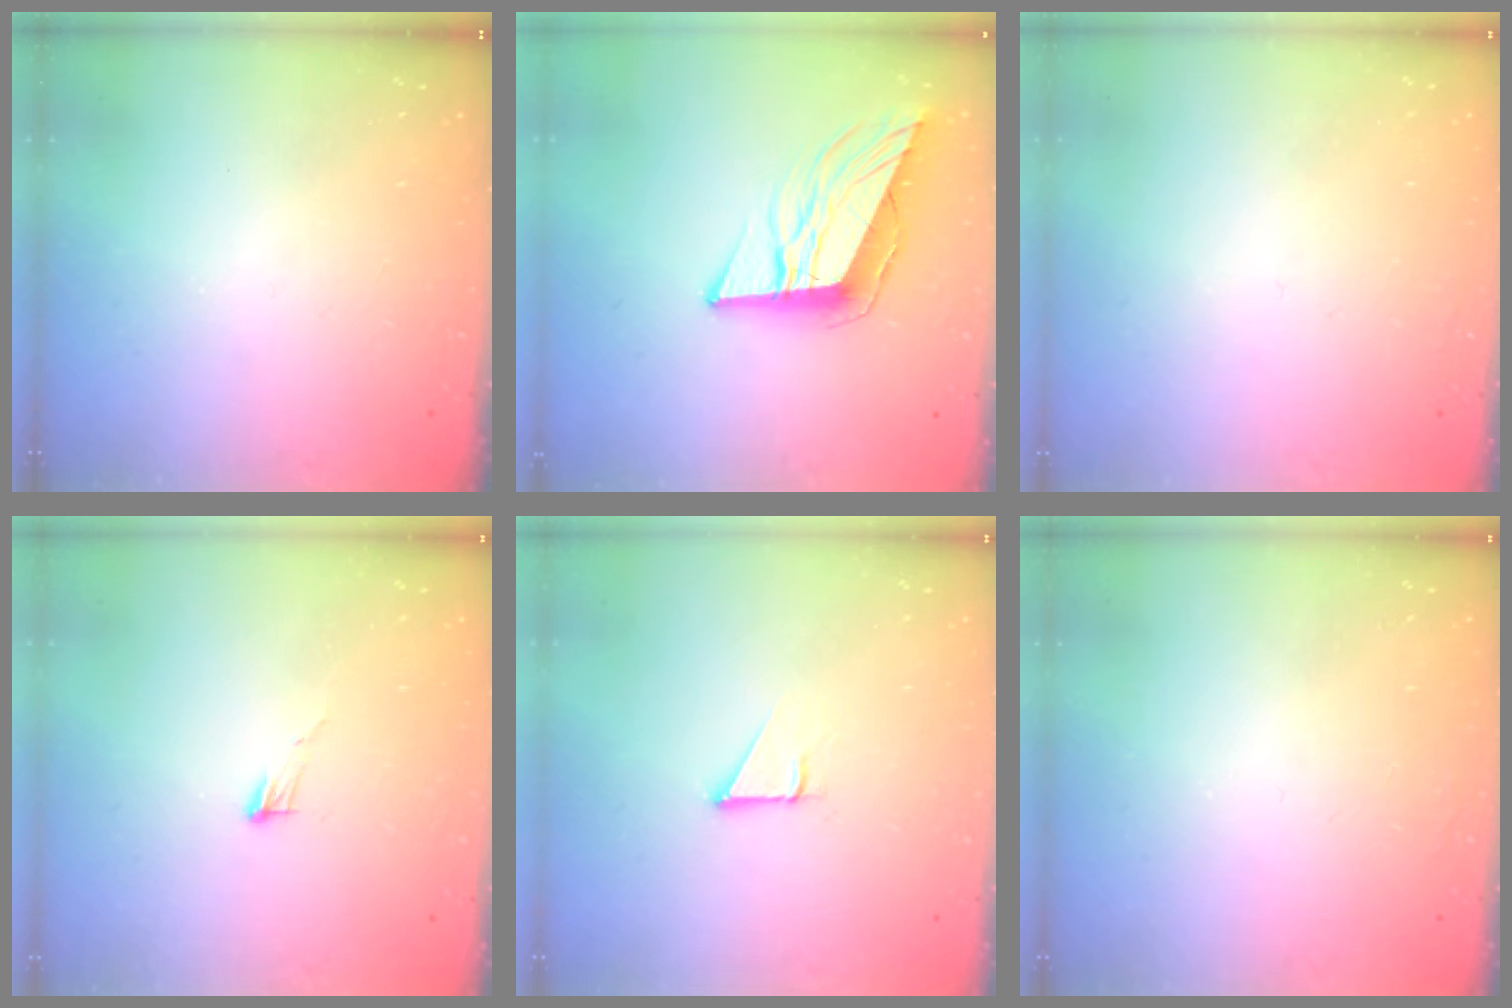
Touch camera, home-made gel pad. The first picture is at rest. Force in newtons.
{"total": 12.1, "press": 11.5, "slide": 3.6}
{"total": 2.6, "press": 2.6, "slide": 0.2}
{"total": 3.4, "press": 3.4, "slide": 0.2}
{"total": 1.6, "press": 1.6, "slide": 0.2}
{"total": 1.5, "press": 1.5, "slide": 0.1}